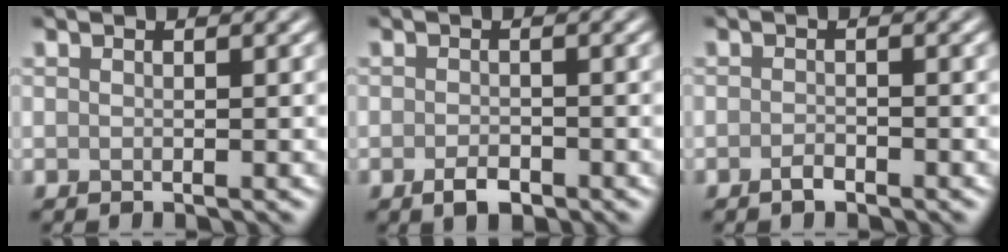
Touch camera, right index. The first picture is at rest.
{"total": 1.8, "force": [-1.0, 0.9, 1.2], "torque": [-0.021, -0.001, -0.019]}
{"total": 1.0, "force": [-0.8, 0.4, 0.6], "torque": [-0.012, 0.001, -0.014]}